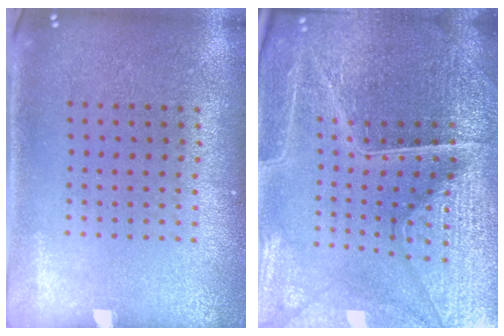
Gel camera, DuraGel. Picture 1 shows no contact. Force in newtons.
{"total": 5.2, "press": 4.9, "slide": 1.6}